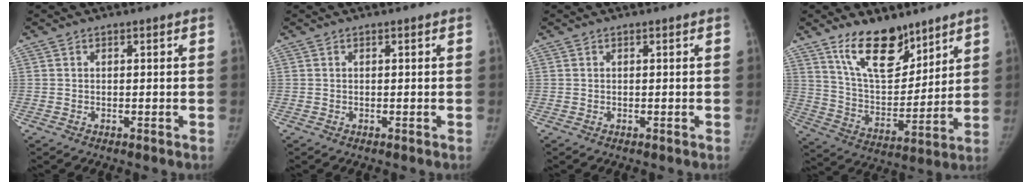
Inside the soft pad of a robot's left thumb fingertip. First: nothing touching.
{"total": 0.0}
{"total": 0.0}
{"total": 15.1, "force": [10.6, 7.2, 8.1], "torque": [-0.096, -0.074, 0.197]}